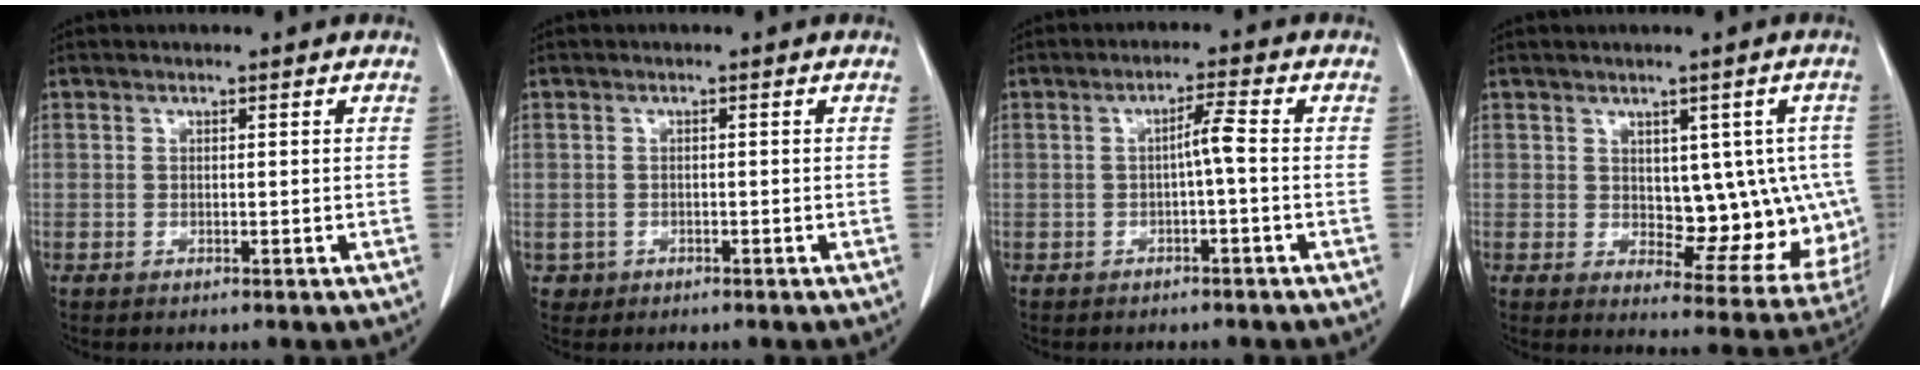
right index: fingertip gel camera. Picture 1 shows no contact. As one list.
[{"total": 1.7, "force": [-0.6, 1.5, -0.1], "torque": [0.004, 0.008, -0.009]}, {"total": 2.8, "force": [-0.4, 0.0, 2.8], "torque": [-0.048, 0.006, -0.008]}, {"total": 11.9, "force": [0.7, 6.6, 9.9], "torque": [-0.095, 0.009, 0.028]}]